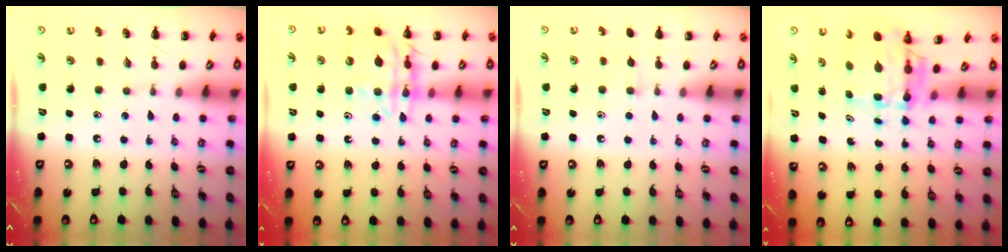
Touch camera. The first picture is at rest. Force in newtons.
{"total": 14.1, "press": 13.8, "slide": 2.8}
{"total": 4.1, "press": 3.7, "slide": 1.6}
{"total": 5.6, "press": 5.2, "slide": 2.1}